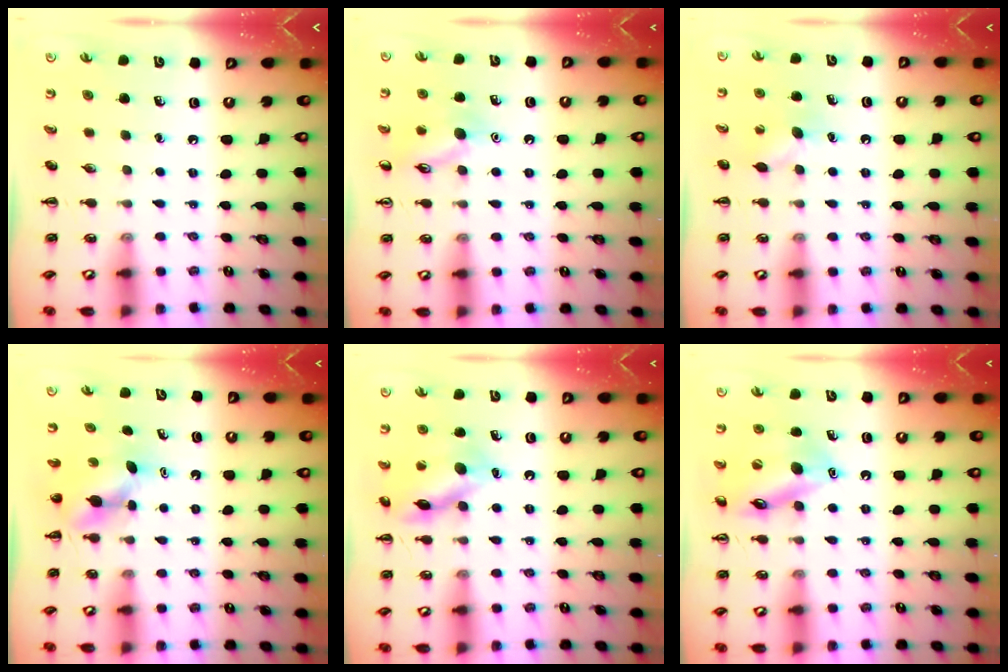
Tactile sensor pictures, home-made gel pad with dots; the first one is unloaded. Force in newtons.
{"total": 10.4, "press": 10.3, "slide": 1.0}
{"total": 6.5, "press": 6.3, "slide": 1.6}
{"total": 3.9, "press": 3.9, "slide": 0.2}
{"total": 13.4, "press": 13.4, "slide": 0.9}
{"total": 14.6, "press": 14.4, "slide": 2.0}